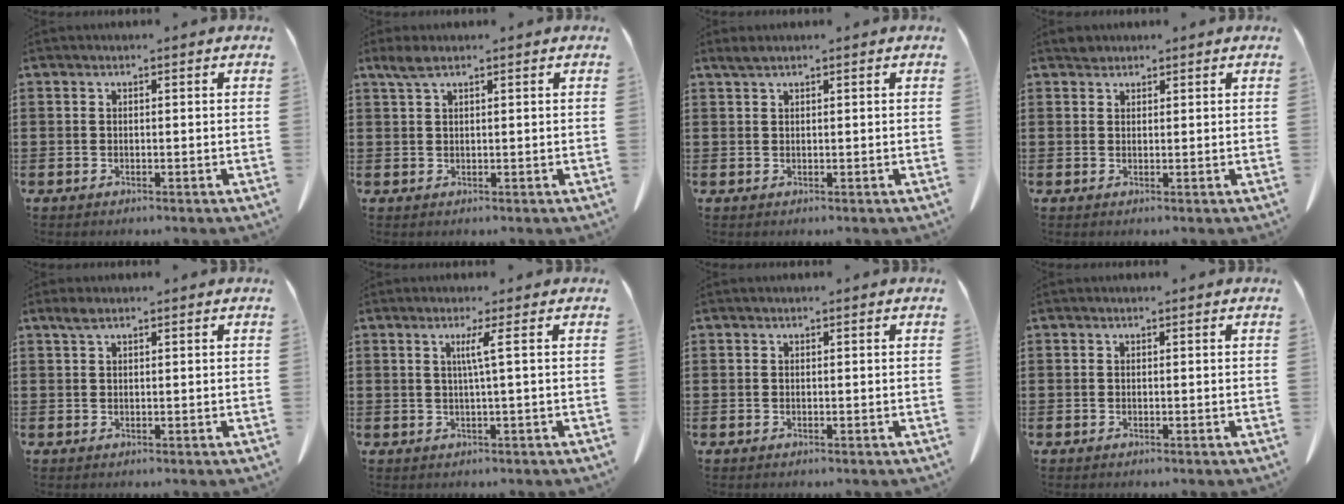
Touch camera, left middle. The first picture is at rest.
{"total": 2.2, "force": [1.4, 0.5, 1.7], "torque": [-0.036, 0.003, 0.026]}
{"total": 1.2, "force": [0.9, 0.1, 0.8], "torque": [-0.017, 0.001, 0.017]}
{"total": 1.2, "force": [1.1, 0.5, 0.0], "torque": [-0.003, 0.002, 0.022]}
{"total": 1.7, "force": [1.0, 0.5, 1.2], "torque": [-0.027, 0.004, 0.018]}
{"total": 2.7, "force": [0.6, -0.9, 2.5], "torque": [-0.049, -0.007, 0.005]}
{"total": 0.0}
{"total": 0.0}